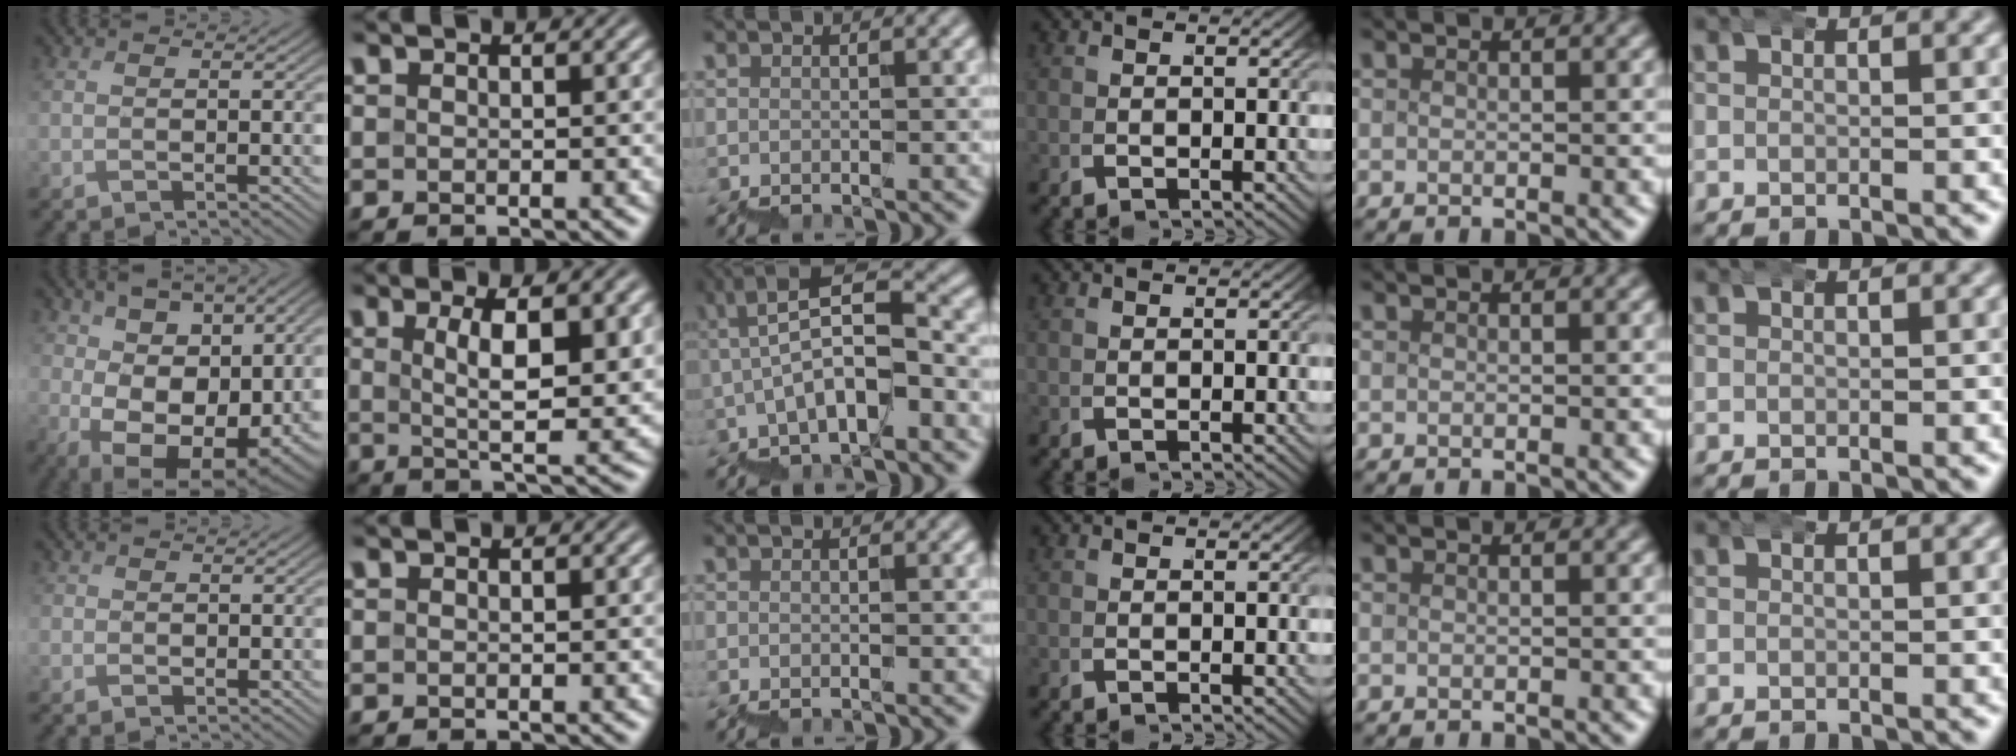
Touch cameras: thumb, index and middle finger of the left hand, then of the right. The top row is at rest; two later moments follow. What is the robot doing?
{"motion": "wrap", "object": "bubble wrap"}